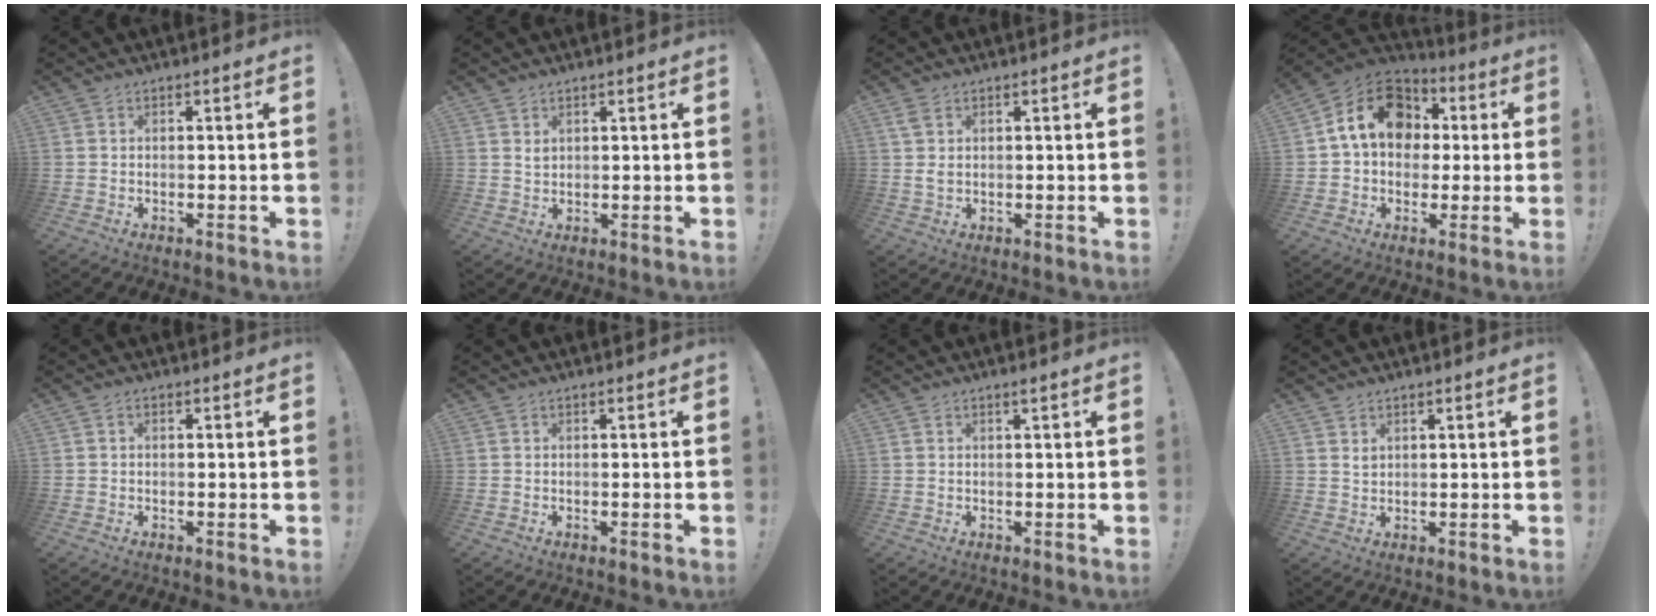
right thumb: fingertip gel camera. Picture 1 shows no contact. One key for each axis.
{"total": 1.9, "fx": 1.3, "fy": 1.2, "fz": 0.6, "tx": -0.004, "ty": -0.008, "tz": 0.023}
{"total": 3.2, "fx": 1.3, "fy": 1.6, "fz": 2.4, "tx": -0.043, "ty": -0.001, "tz": 0.025}
{"total": 17.3, "fx": 4.4, "fy": 13.1, "fz": 10.4, "tx": -0.155, "ty": 0.001, "tz": 0.082}
{"total": 0.8, "fx": -0.1, "fy": 0.6, "fz": 0.5, "tx": -0.008, "ty": 0.003, "tz": -0.002}
{"total": 0.0}
{"total": 1.0, "fx": 0.5, "fy": -0.4, "fz": 0.8, "tx": -0.011, "ty": -0.002, "tz": 0.007}
{"total": 2.0, "fx": 1.4, "fy": 1.3, "fz": 0.5, "tx": -0.002, "ty": -0.009, "tz": 0.026}